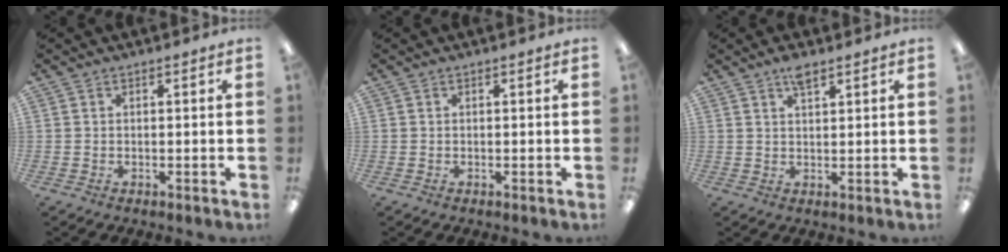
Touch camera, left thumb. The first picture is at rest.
{"total": 0.0}
{"total": 3.3, "force": [2.5, 0.9, 2.0], "torque": [-0.038, 0.000, 0.042]}